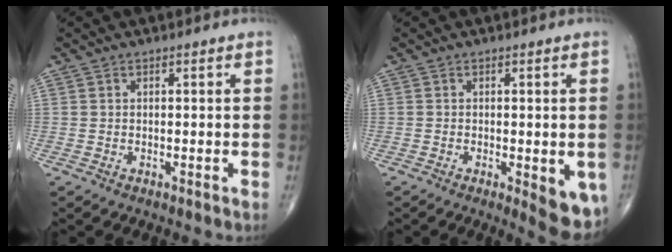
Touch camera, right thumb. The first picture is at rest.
{"total": 7.3, "force": [-2.2, 2.6, 6.5], "torque": [-0.071, -0.013, -0.026]}